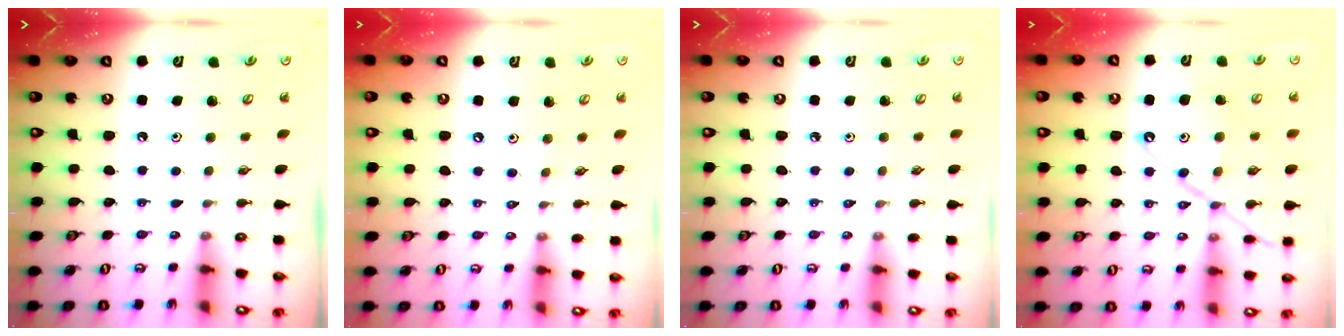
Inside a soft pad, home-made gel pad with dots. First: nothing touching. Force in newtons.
{"total": 1.8, "press": 1.7, "slide": 0.4}
{"total": 2.1, "press": 2.1, "slide": 0.4}
{"total": 12.6, "press": 12.5, "slide": 1.3}